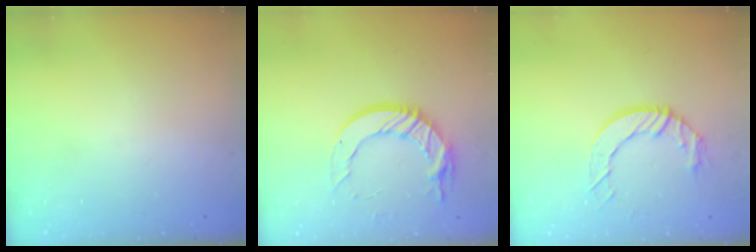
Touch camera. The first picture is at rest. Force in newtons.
{"total": 14.6, "press": 14.5, "slide": 0.9}
{"total": 9.1, "press": 9.1, "slide": 0.5}